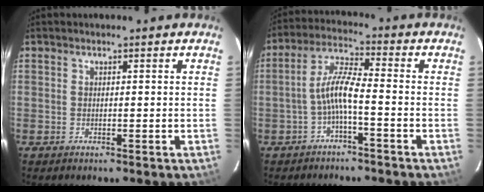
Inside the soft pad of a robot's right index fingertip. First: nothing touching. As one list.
[{"total": 5.9, "force": [-2.4, 0.6, 5.4], "torque": [-0.124, 0.017, -0.045]}]